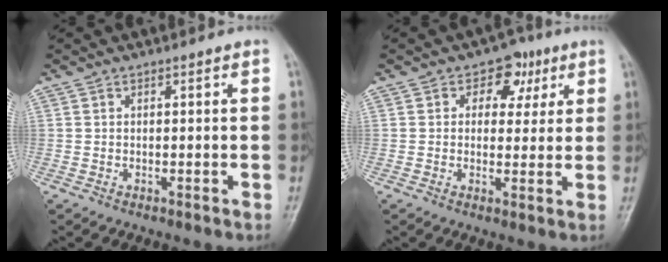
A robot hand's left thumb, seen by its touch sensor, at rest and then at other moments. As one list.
[{"total": 6.5, "force": [2.6, 4.9, 3.3], "torque": [-0.001, -0.001, 0.029]}]